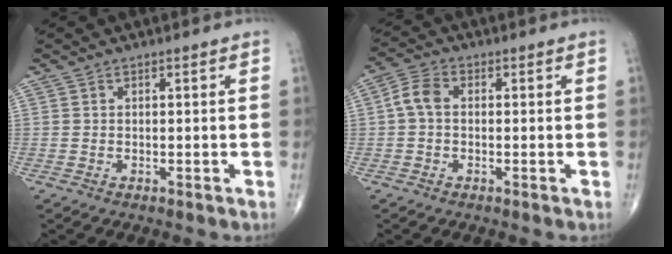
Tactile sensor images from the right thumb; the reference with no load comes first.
{"total": 4.4, "force": [0.0, 2.9, 3.3], "torque": [-0.064, 0.013, -0.009]}